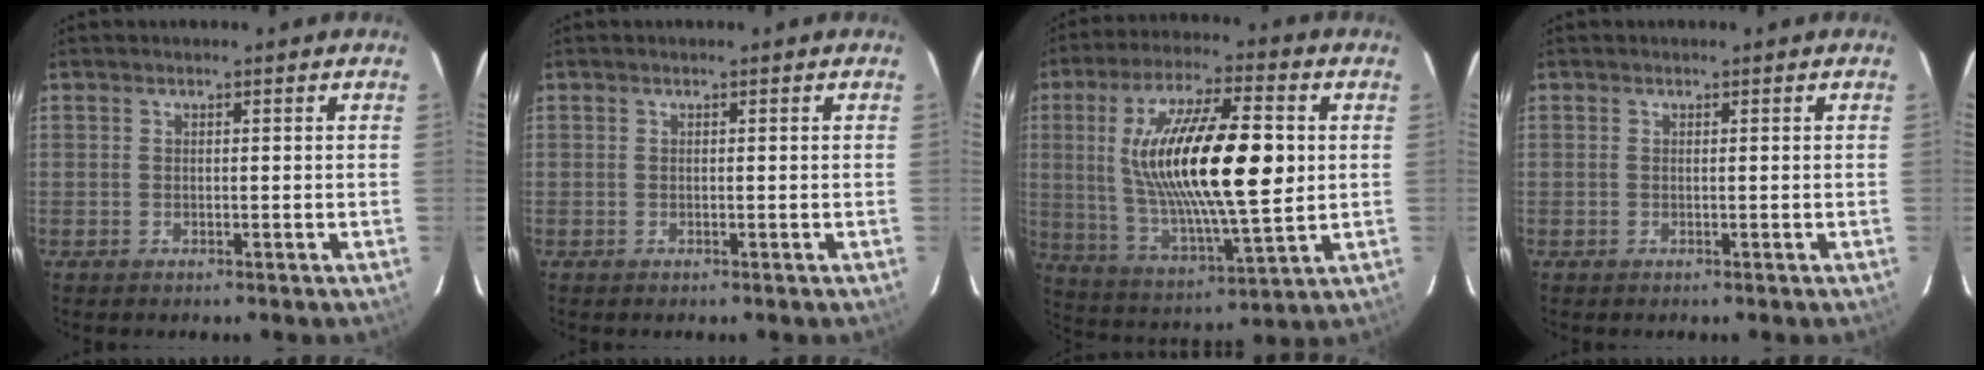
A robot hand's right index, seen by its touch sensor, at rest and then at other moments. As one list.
[{"total": 0.0}, {"total": 22.6, "force": [3.1, 6.2, 21.5], "torque": [-0.398, 0.003, 0.063]}, {"total": 0.0}]